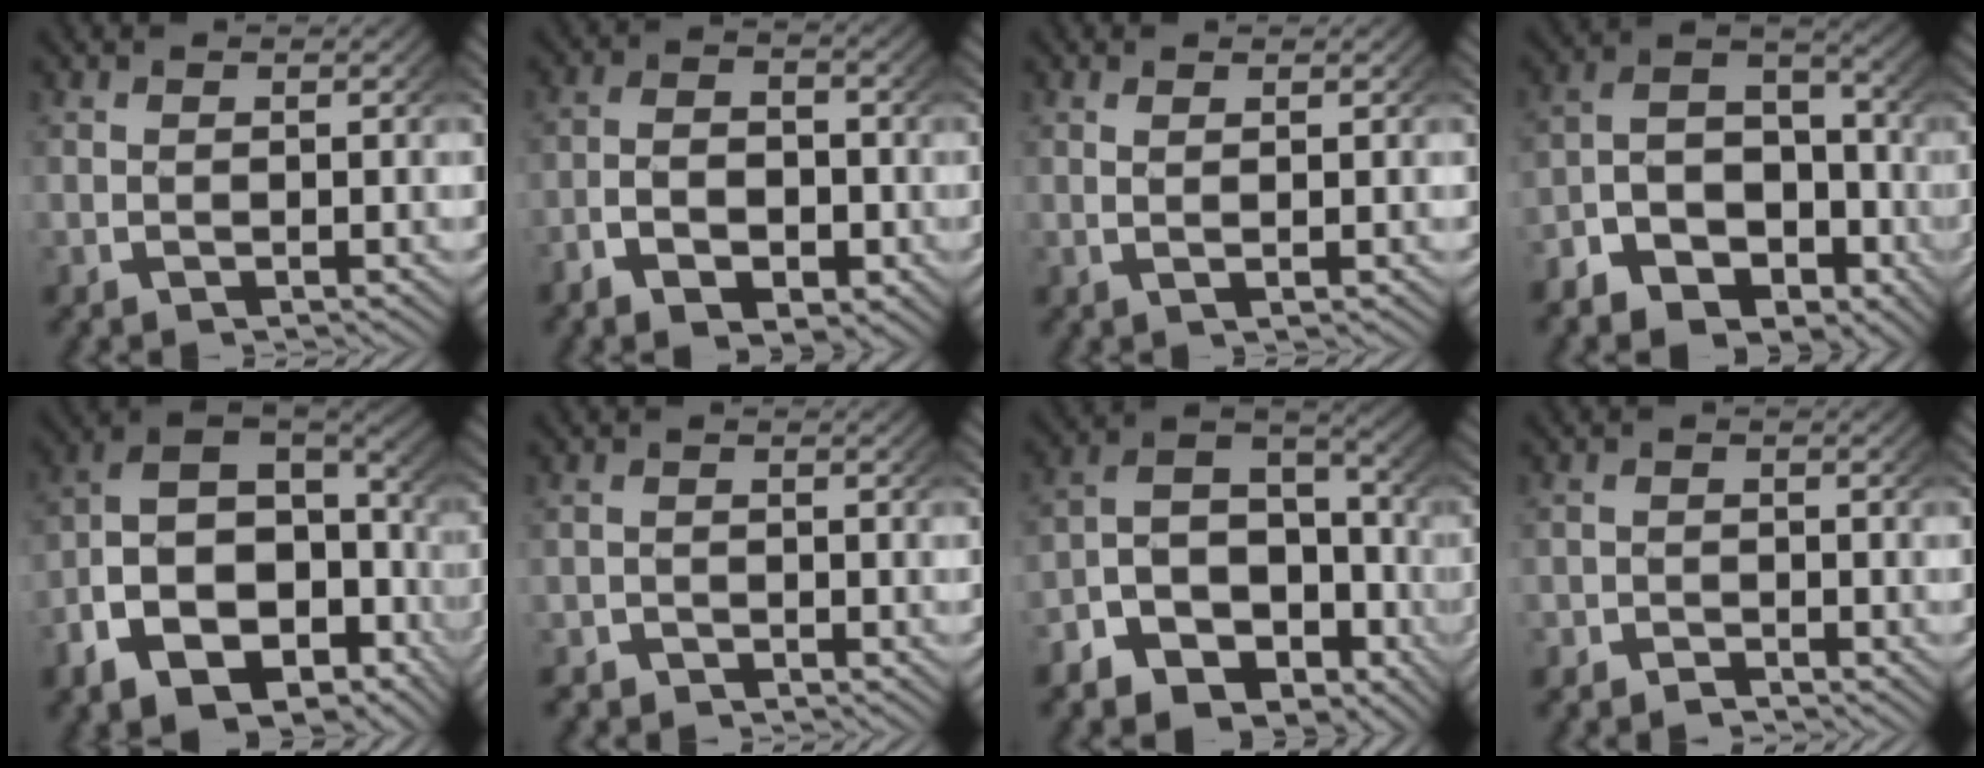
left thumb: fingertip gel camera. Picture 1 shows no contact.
{"total": 4.6, "force": [-1.5, 3.0, 3.2], "torque": [-0.058, -0.015, -0.027]}
{"total": 1.1, "force": [0.5, -0.1, 1.0], "torque": [-0.024, -0.005, 0.014]}
{"total": 10.2, "force": [-3.5, 7.8, 5.5], "torque": [-0.098, -0.029, -0.058]}
{"total": 14.7, "force": [-2.3, 10.9, 9.5], "torque": [-0.209, -0.038, -0.030]}
{"total": 1.9, "force": [-1.7, 0.8, -0.2], "torque": [0.009, -0.013, -0.029]}
{"total": 11.4, "force": [-3.8, 8.8, 6.1], "torque": [-0.116, -0.034, -0.061]}
{"total": 1.7, "force": [-1.6, 0.7, -0.1], "torque": [0.009, -0.009, -0.031]}